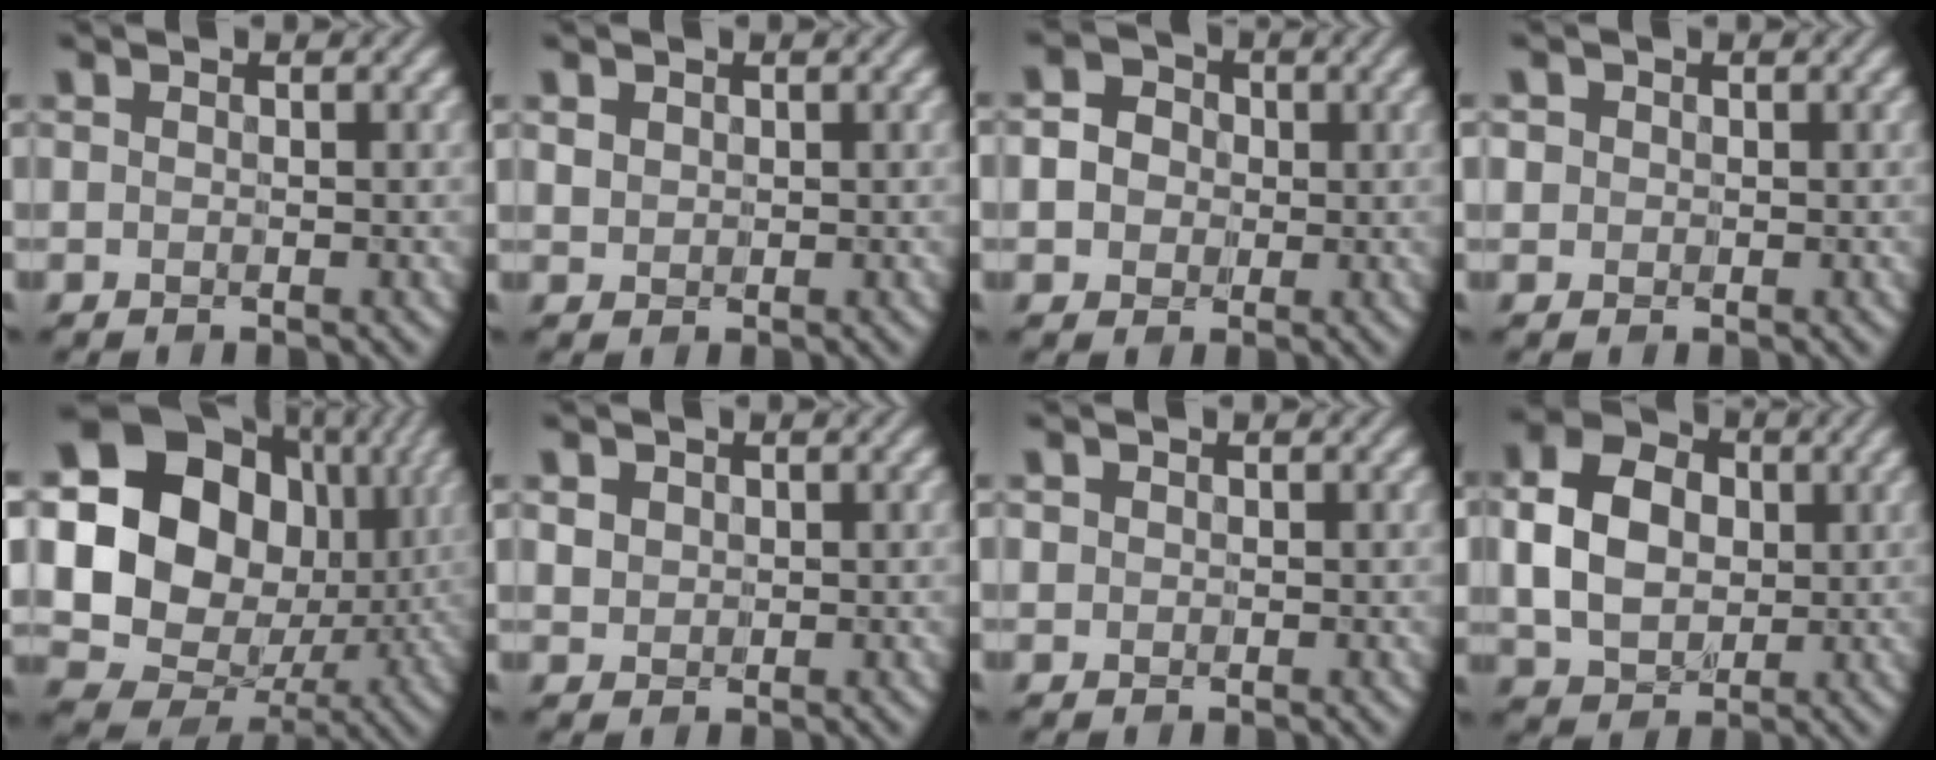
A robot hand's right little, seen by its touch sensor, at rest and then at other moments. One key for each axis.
{"total": 1.1, "fx": 0.6, "fy": 0.9, "fz": 0.3, "tx": -0.015, "ty": -0.004, "tz": 0.019}
{"total": 4.5, "fx": 0.5, "fy": 3.9, "fz": 2.0, "tx": -0.046, "ty": 0.019, "tz": -0.001}
{"total": 0.8, "fx": 0.0, "fy": 0.8, "fz": -0.1, "tx": -0.001, "ty": -0.004, "tz": 0.004}
{"total": 20.1, "fx": 2.6, "fy": 17.2, "fz": 10.0, "tx": -0.203, "ty": 0.007, "tz": 0.038}
{"total": 1.4, "fx": 0.5, "fy": 1.2, "fz": 0.4, "tx": -0.020, "ty": -0.007, "tz": 0.018}
{"total": 0.5, "fx": 0.2, "fy": 0.5, "fz": -0.1, "tx": -0.004, "ty": 0.001, "tz": 0.008}
{"total": 6.7, "fx": 0.2, "fy": 5.2, "fz": 4.3, "tx": -0.098, "ty": 0.006, "tz": 0.001}